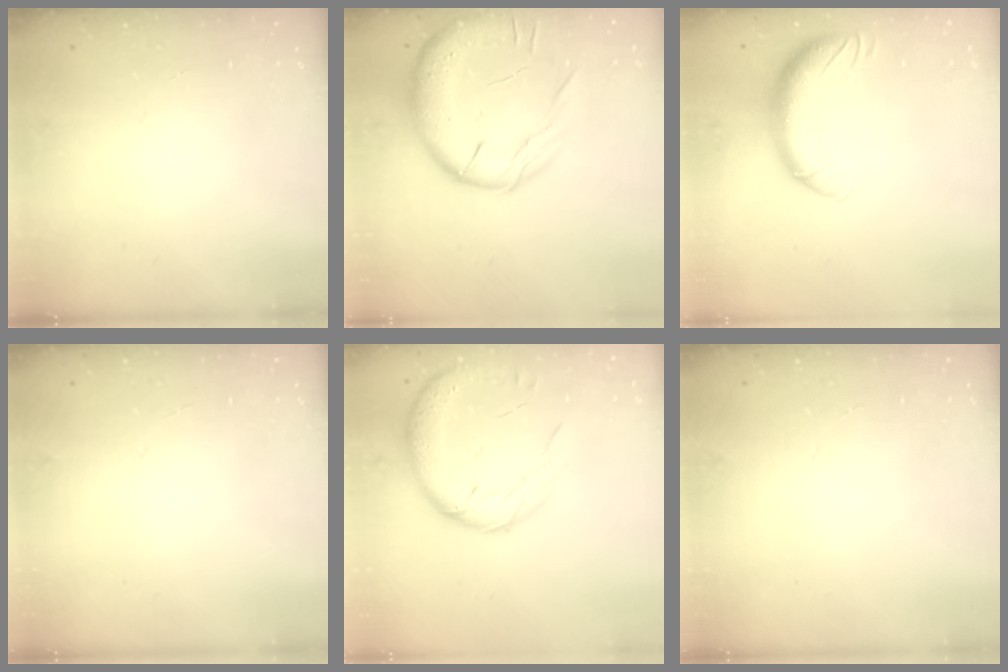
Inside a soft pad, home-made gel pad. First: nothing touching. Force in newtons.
{"total": 19.3, "press": 19.1, "slide": 2.8}
{"total": 12.8, "press": 12.4, "slide": 3.1}
{"total": 0.0}
{"total": 16.4, "press": 15.8, "slide": 4.5}
{"total": 0.0}